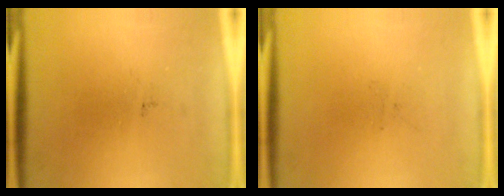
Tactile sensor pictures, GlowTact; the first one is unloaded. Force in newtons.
{"total": 0.0}